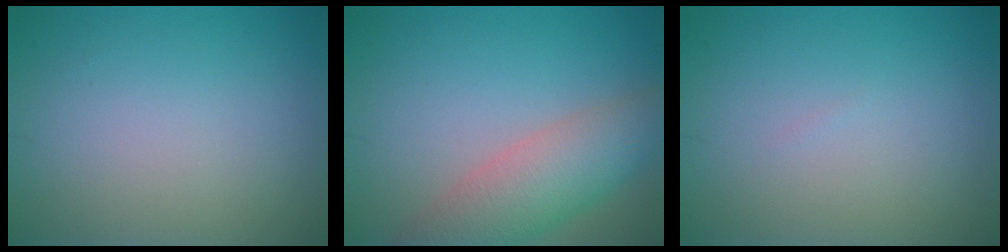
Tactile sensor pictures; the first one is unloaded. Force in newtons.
{"total": 5.7, "press": 5.7, "slide": 0.3}
{"total": 0.0}